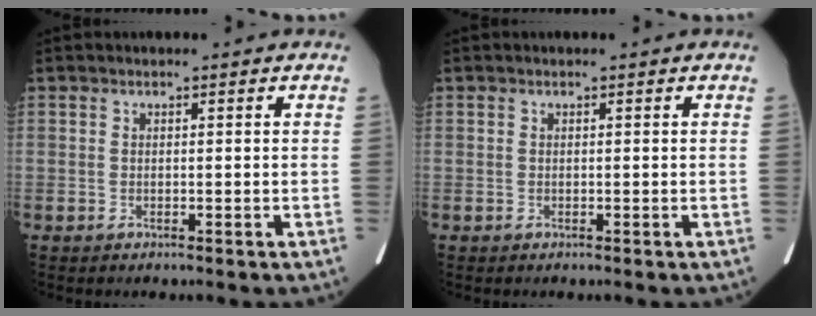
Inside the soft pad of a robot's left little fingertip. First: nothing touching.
{"total": 0.0}